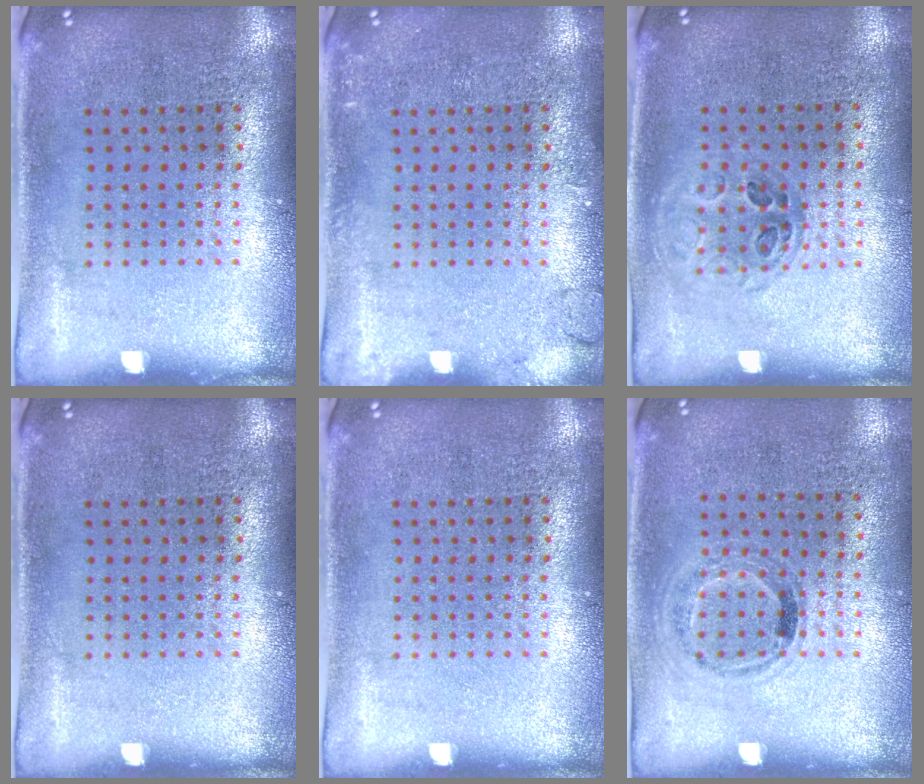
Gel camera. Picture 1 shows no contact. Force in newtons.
{"total": 1.4, "press": 1.4, "slide": 0.2}
{"total": 0.9, "press": 0.9, "slide": 0.2}
{"total": 0.0}
{"total": 0.0}
{"total": 1.0, "press": 0.8, "slide": 0.7}